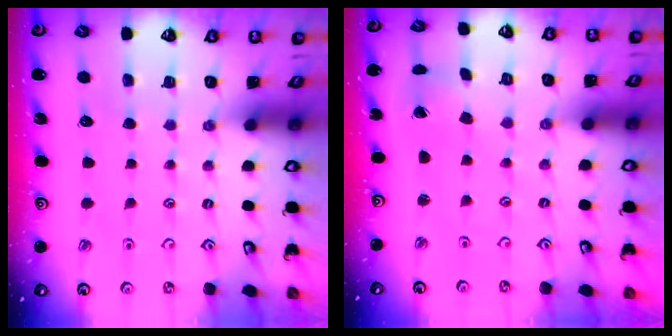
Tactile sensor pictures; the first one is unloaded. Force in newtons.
{"total": 1.7, "press": 1.7, "slide": 0.1}